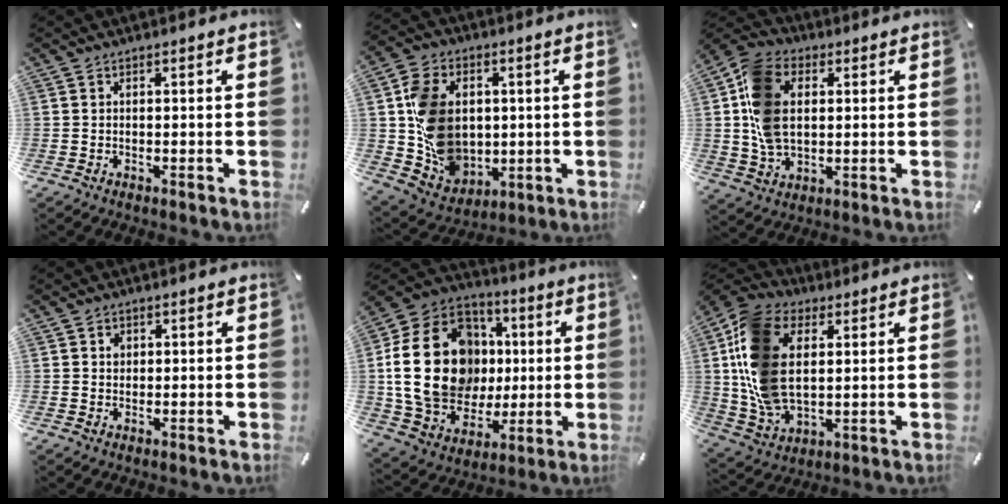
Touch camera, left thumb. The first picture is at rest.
{"total": 14.7, "force": [1.9, 12.5, 7.6], "torque": [-0.158, 0.008, 0.049]}
{"total": 13.8, "force": [1.9, 10.0, 9.3], "torque": [-0.219, 0.016, 0.038]}
{"total": 1.6, "force": [0.4, 1.5, 0.5], "torque": [0.005, -0.002, 0.002]}
{"total": 25.4, "force": [1.6, 19.8, 15.8], "torque": [-0.314, 0.011, 0.050]}
{"total": 16.5, "force": [3.4, 11.4, 11.4], "torque": [-0.280, -0.006, 0.061]}